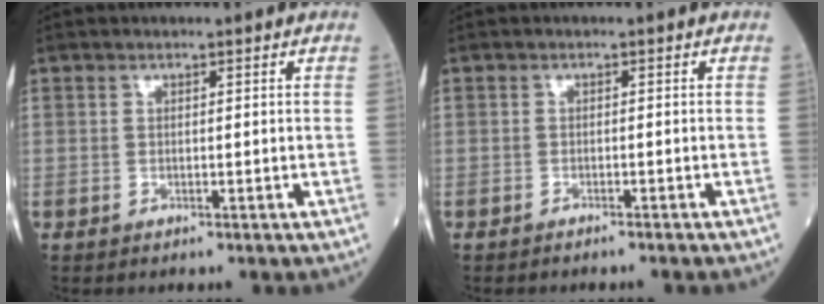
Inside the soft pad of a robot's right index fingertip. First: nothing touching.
{"total": 2.0, "force": [-1.8, -0.1, 0.8], "torque": [-0.013, 0.000, -0.022]}